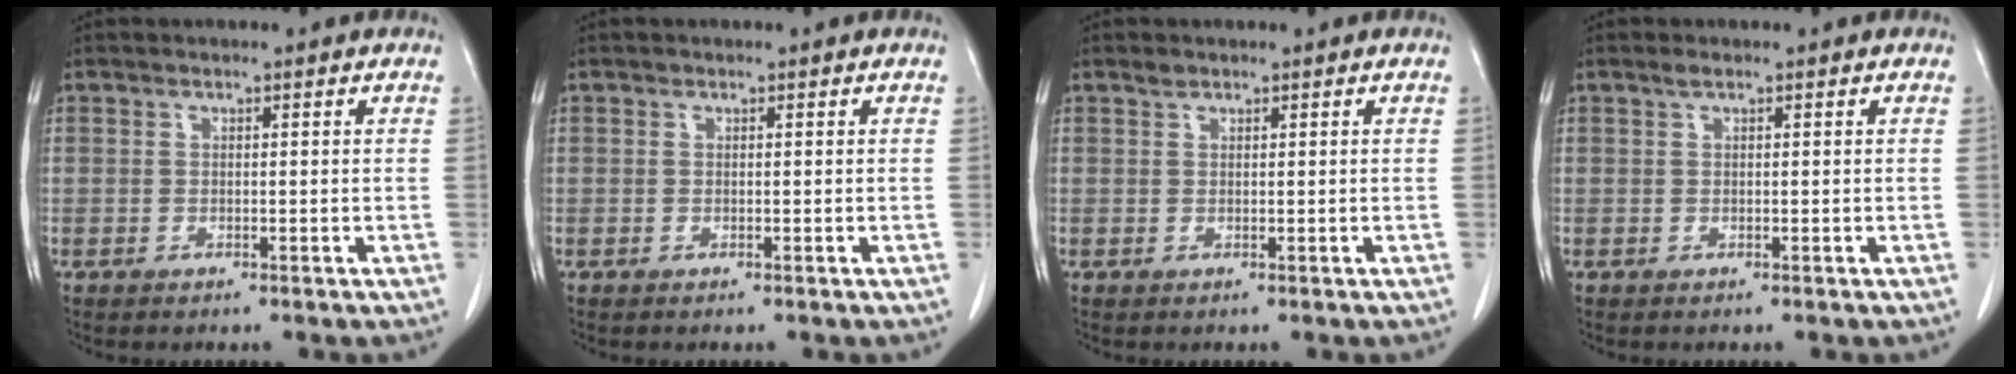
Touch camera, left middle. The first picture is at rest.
{"total": 0.0}
{"total": 0.7, "force": [0.6, 0.3, 0.1], "torque": [-0.007, 0.000, 0.011]}
{"total": 0.7, "force": [0.5, 0.1, 0.5], "torque": [-0.014, 0.004, 0.009]}